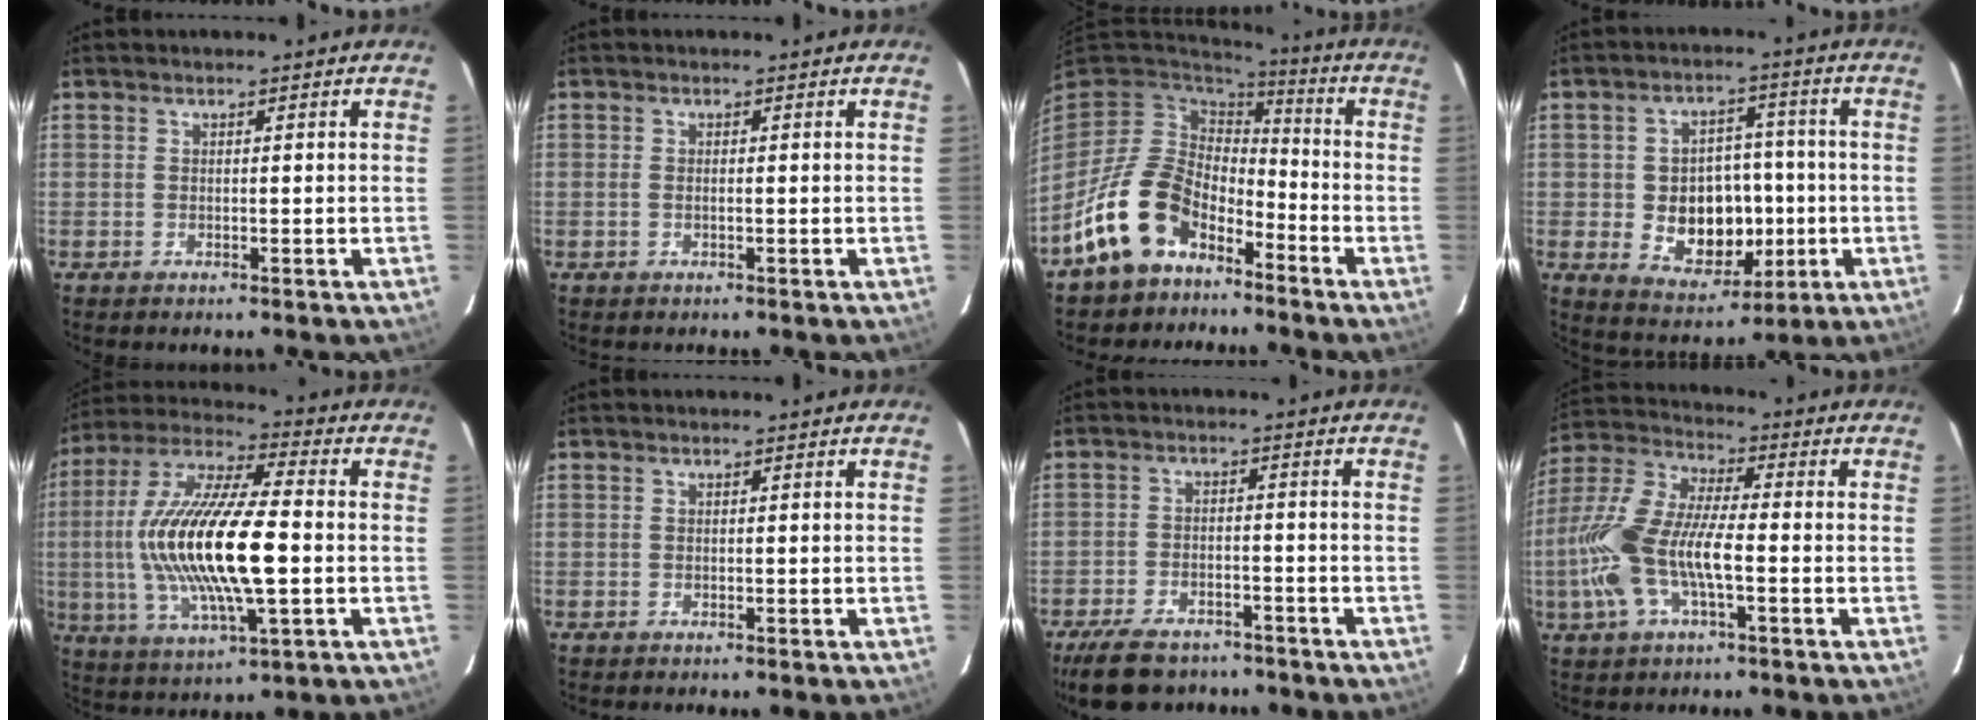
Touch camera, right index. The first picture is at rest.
{"total": 0.6, "force": [-0.1, 0.1, 0.6], "torque": [-0.013, 0.002, -0.004]}
{"total": 14.8, "force": [-8.8, 9.4, 7.4], "torque": [-0.168, 0.009, -0.151]}
{"total": 11.8, "force": [-1.9, 9.1, 7.3], "torque": [-0.148, 0.010, -0.005]}
{"total": 21.3, "force": [-1.3, 5.9, 20.4], "torque": [-0.399, -0.004, -0.026]}
{"total": 0.0}
{"total": 12.3, "force": [-9.6, 5.5, 5.3], "torque": [-0.130, -0.007, -0.151]}
{"total": 14.7, "force": [-3.3, 5.1, 13.4], "torque": [-0.287, 0.002, -0.067]}